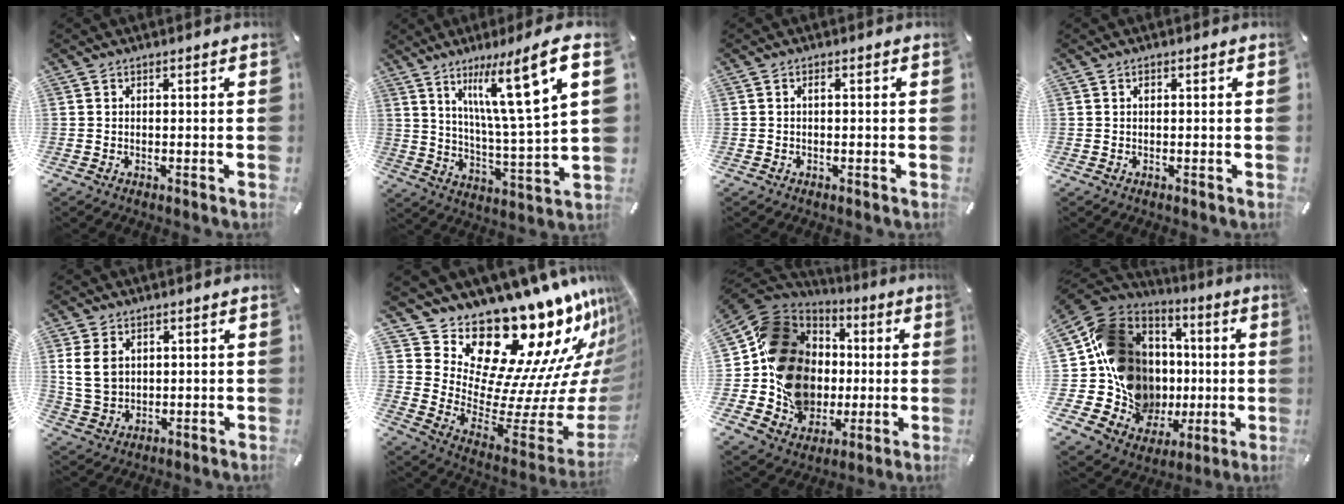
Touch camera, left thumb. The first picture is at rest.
{"total": 16.3, "force": [8.9, 2.7, 13.4], "torque": [-0.219, -0.038, 0.133]}
{"total": 0.8, "force": [0.0, 0.4, 0.7], "torque": [-0.015, 0.000, 0.000]}
{"total": 0.6, "force": [0.2, 0.4, 0.4], "torque": [-0.008, 0.001, 0.003]}
{"total": 7.7, "force": [1.8, 6.2, 4.3], "torque": [-0.110, 0.002, 0.031]}
{"total": 23.7, "force": [18.2, 11.1, 10.3], "torque": [-0.128, -0.188, 0.338]}
{"total": 19.7, "force": [-0.6, 17.6, 8.8], "torque": [-0.157, -0.006, 0.013]}
{"total": 20.1, "force": [-0.4, 16.7, 11.3], "torque": [-0.206, -0.035, 0.032]}